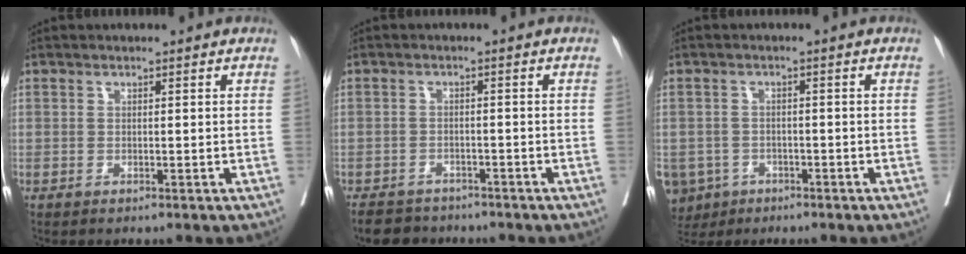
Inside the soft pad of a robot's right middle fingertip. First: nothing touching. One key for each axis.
{"total": 6.7, "fx": -6.0, "fy": 2.6, "fz": 1.3, "tx": -0.018, "ty": -0.007, "tz": -0.091}
{"total": 8.5, "fx": -4.7, "fy": 6.8, "fz": 1.9, "tx": -0.064, "ty": 0.000, "tz": -0.072}